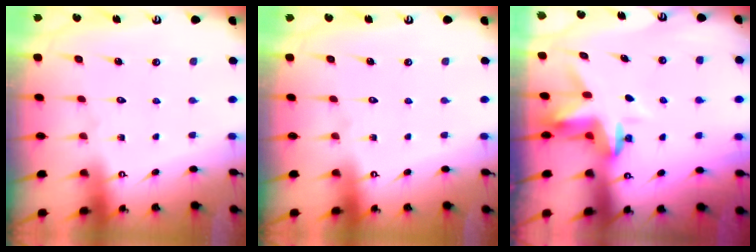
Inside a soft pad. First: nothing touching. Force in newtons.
{"total": 0.0}
{"total": 3.5, "press": 3.5, "slide": 0.2}